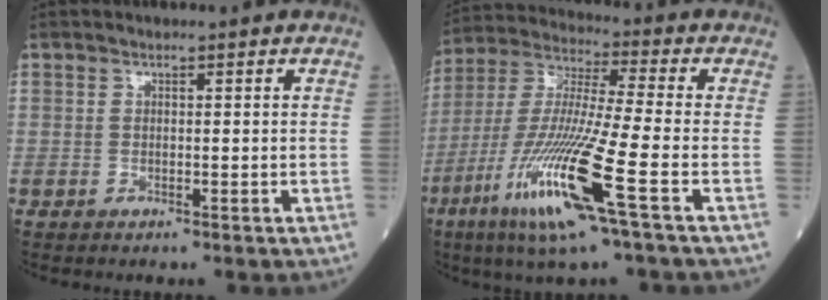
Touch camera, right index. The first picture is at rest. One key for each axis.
{"total": 17.2, "fx": -7.4, "fy": -0.1, "fz": 15.5, "tx": -0.335, "ty": -0.032, "tz": -0.145}